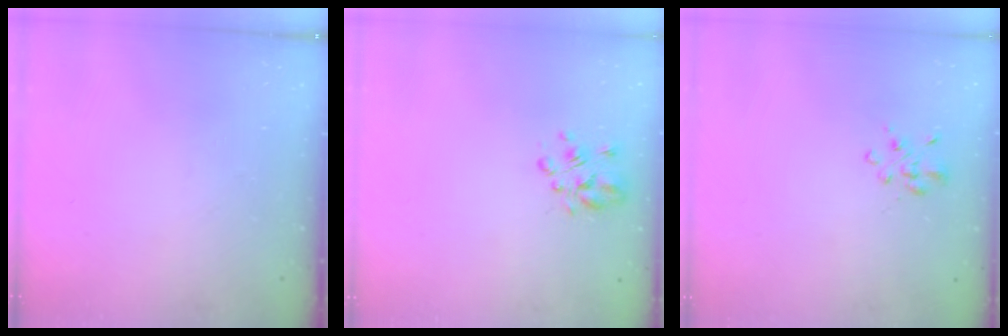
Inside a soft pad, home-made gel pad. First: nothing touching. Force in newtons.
{"total": 3.8, "press": 3.7, "slide": 0.9}
{"total": 1.9, "press": 1.7, "slide": 0.8}